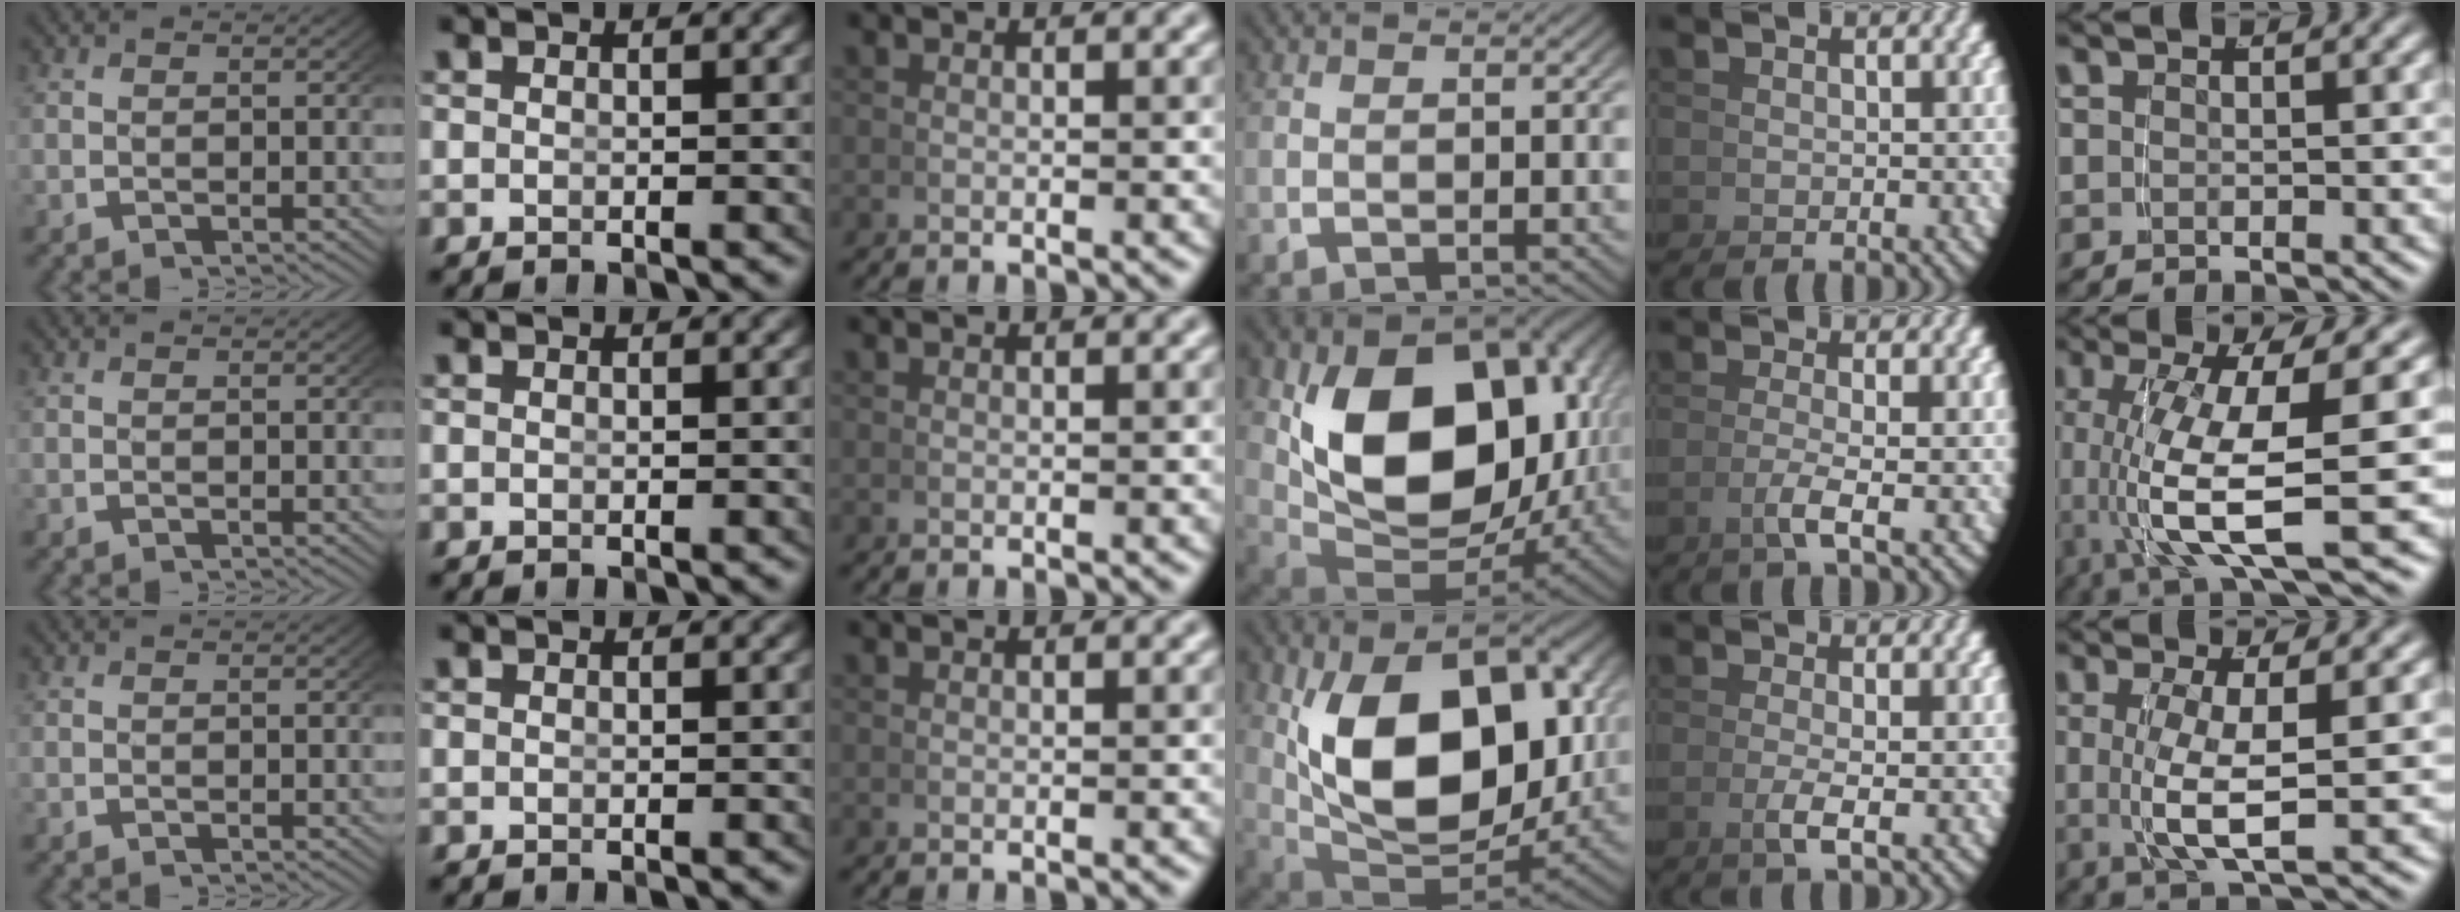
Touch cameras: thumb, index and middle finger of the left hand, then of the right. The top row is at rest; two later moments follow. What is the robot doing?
{"motion": "lift_and_place", "object": "bowl"}